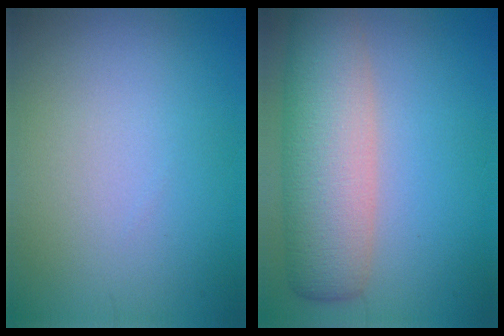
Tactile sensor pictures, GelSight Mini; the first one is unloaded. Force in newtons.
{"total": 8.1, "press": 8.1, "slide": 0.4}